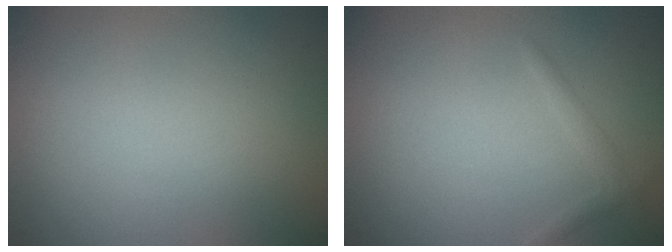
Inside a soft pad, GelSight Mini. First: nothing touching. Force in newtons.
{"total": 1.1, "press": 1.1, "slide": 0.0}